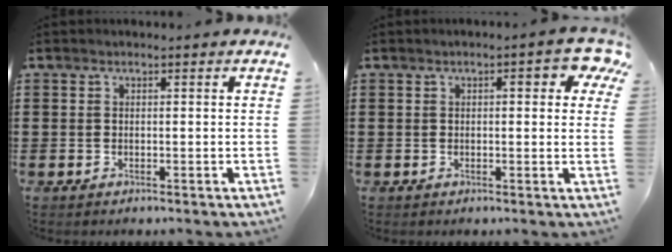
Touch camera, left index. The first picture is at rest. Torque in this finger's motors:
{"motor_torque": [0.61, -0.59, 0.46, 0.06]}